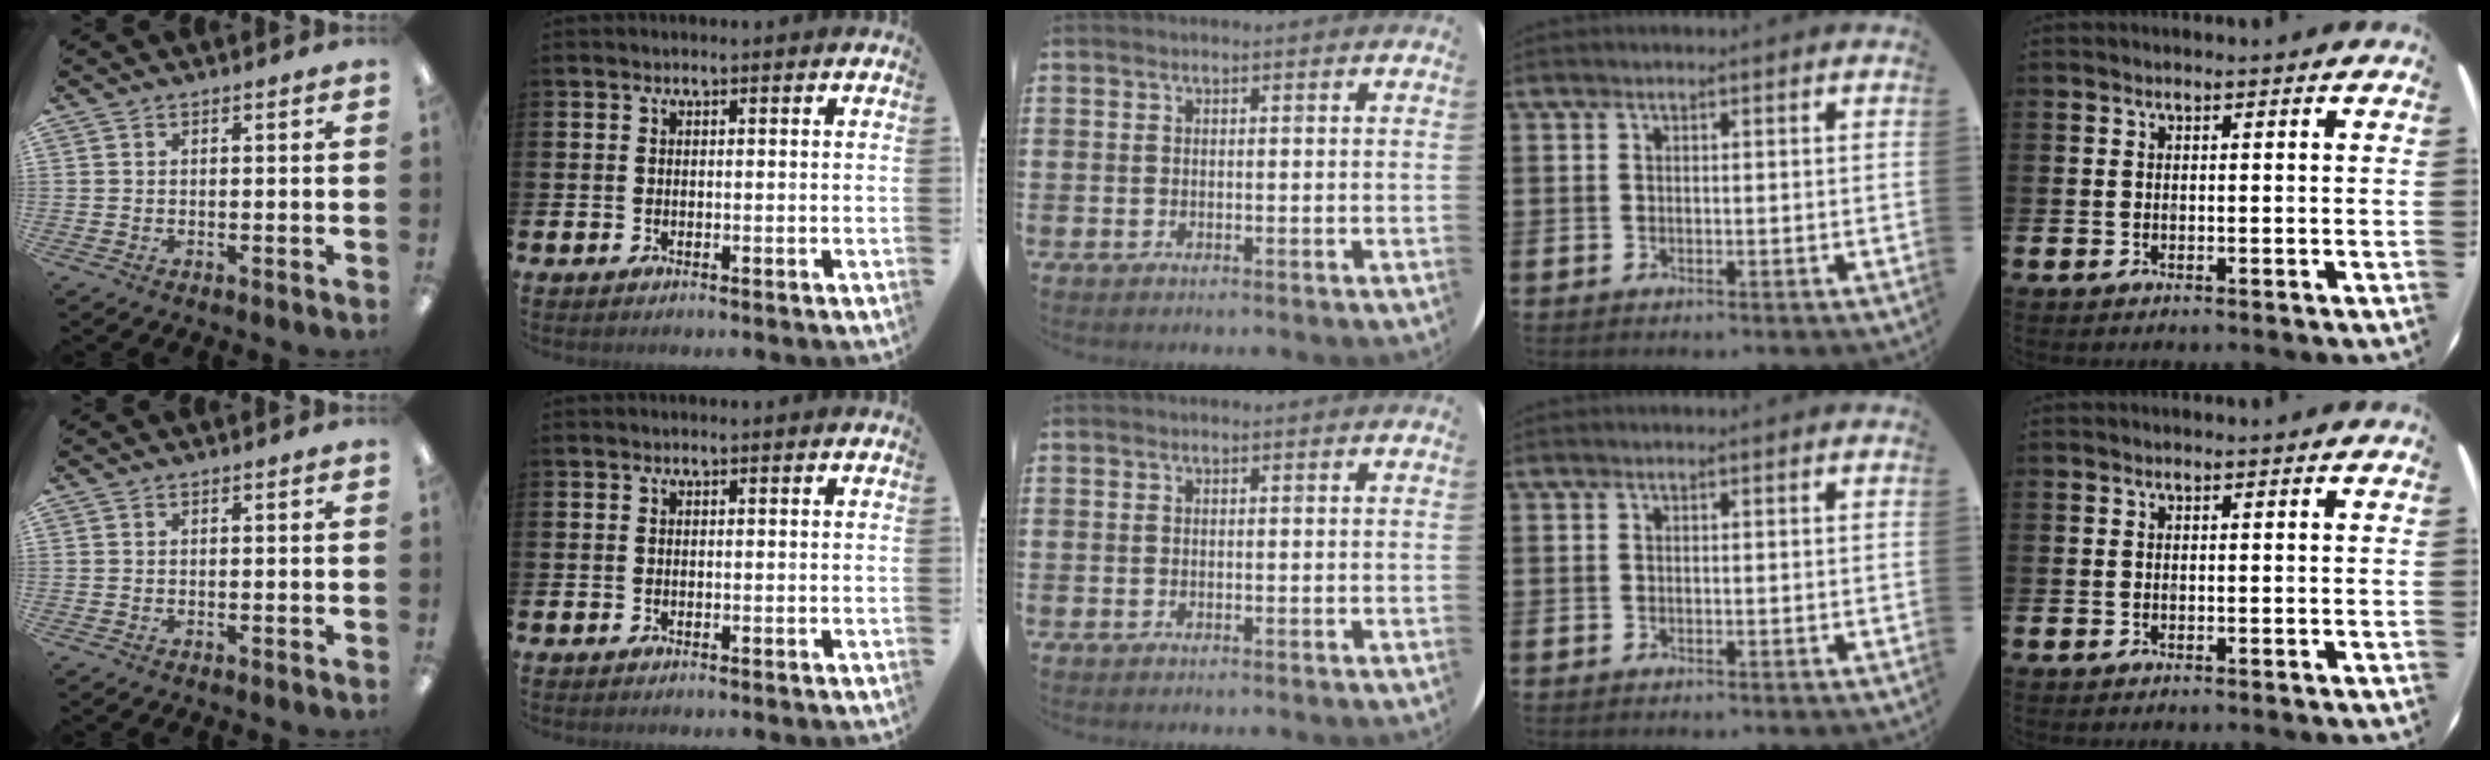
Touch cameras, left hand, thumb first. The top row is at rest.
{}